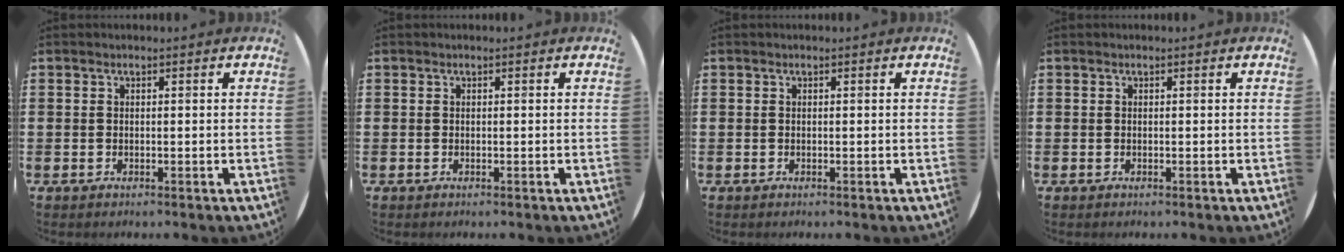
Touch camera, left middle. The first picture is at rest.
{"total": 0.0}
{"total": 0.0}
{"total": 0.0}